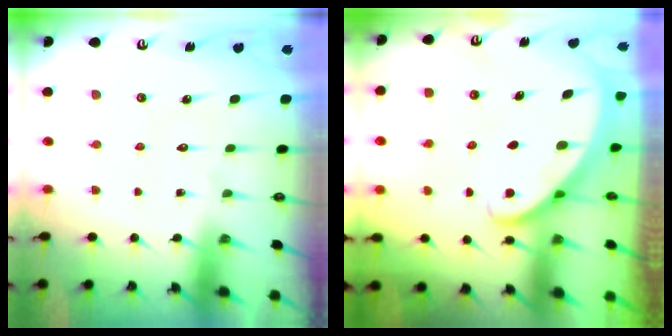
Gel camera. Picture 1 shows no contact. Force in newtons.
{"total": 2.8, "press": 2.8, "slide": 0.2}